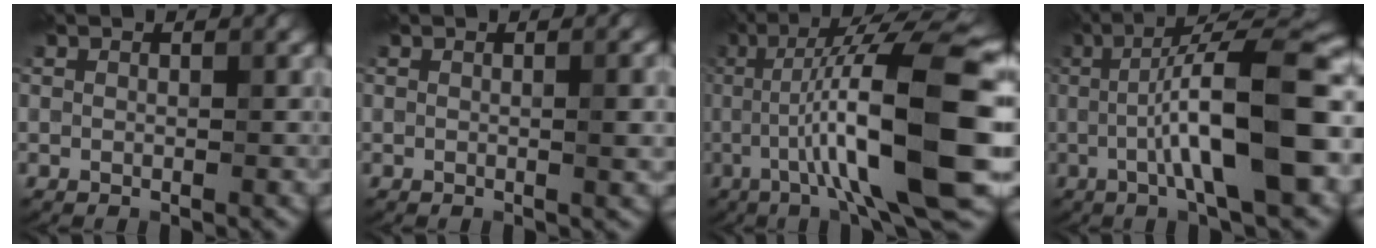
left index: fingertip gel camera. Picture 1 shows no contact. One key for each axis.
{"total": 2.1, "fx": 0.1, "fy": 0.5, "fz": 2.1, "tx": -0.024, "ty": 0.001, "tz": -0.001}
{"total": 14.1, "fx": -1.4, "fy": 2.4, "fz": 13.8, "tx": -0.203, "ty": 0.025, "tz": -0.024}
{"total": 11.2, "fx": -0.9, "fy": 2.1, "fz": 10.9, "tx": -0.154, "ty": 0.017, "tz": -0.021}